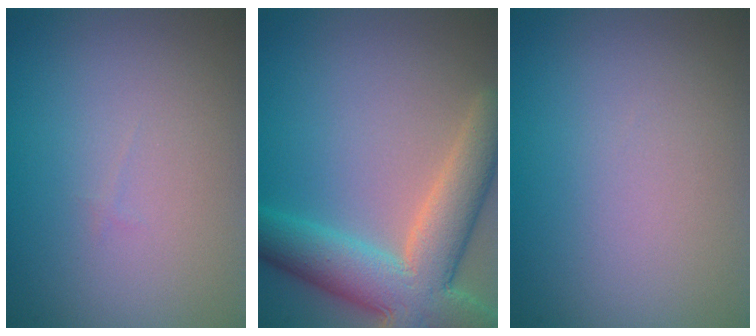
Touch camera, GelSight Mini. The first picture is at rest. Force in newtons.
{"total": 9.0, "press": 9.0, "slide": 0.3}
{"total": 0.0}